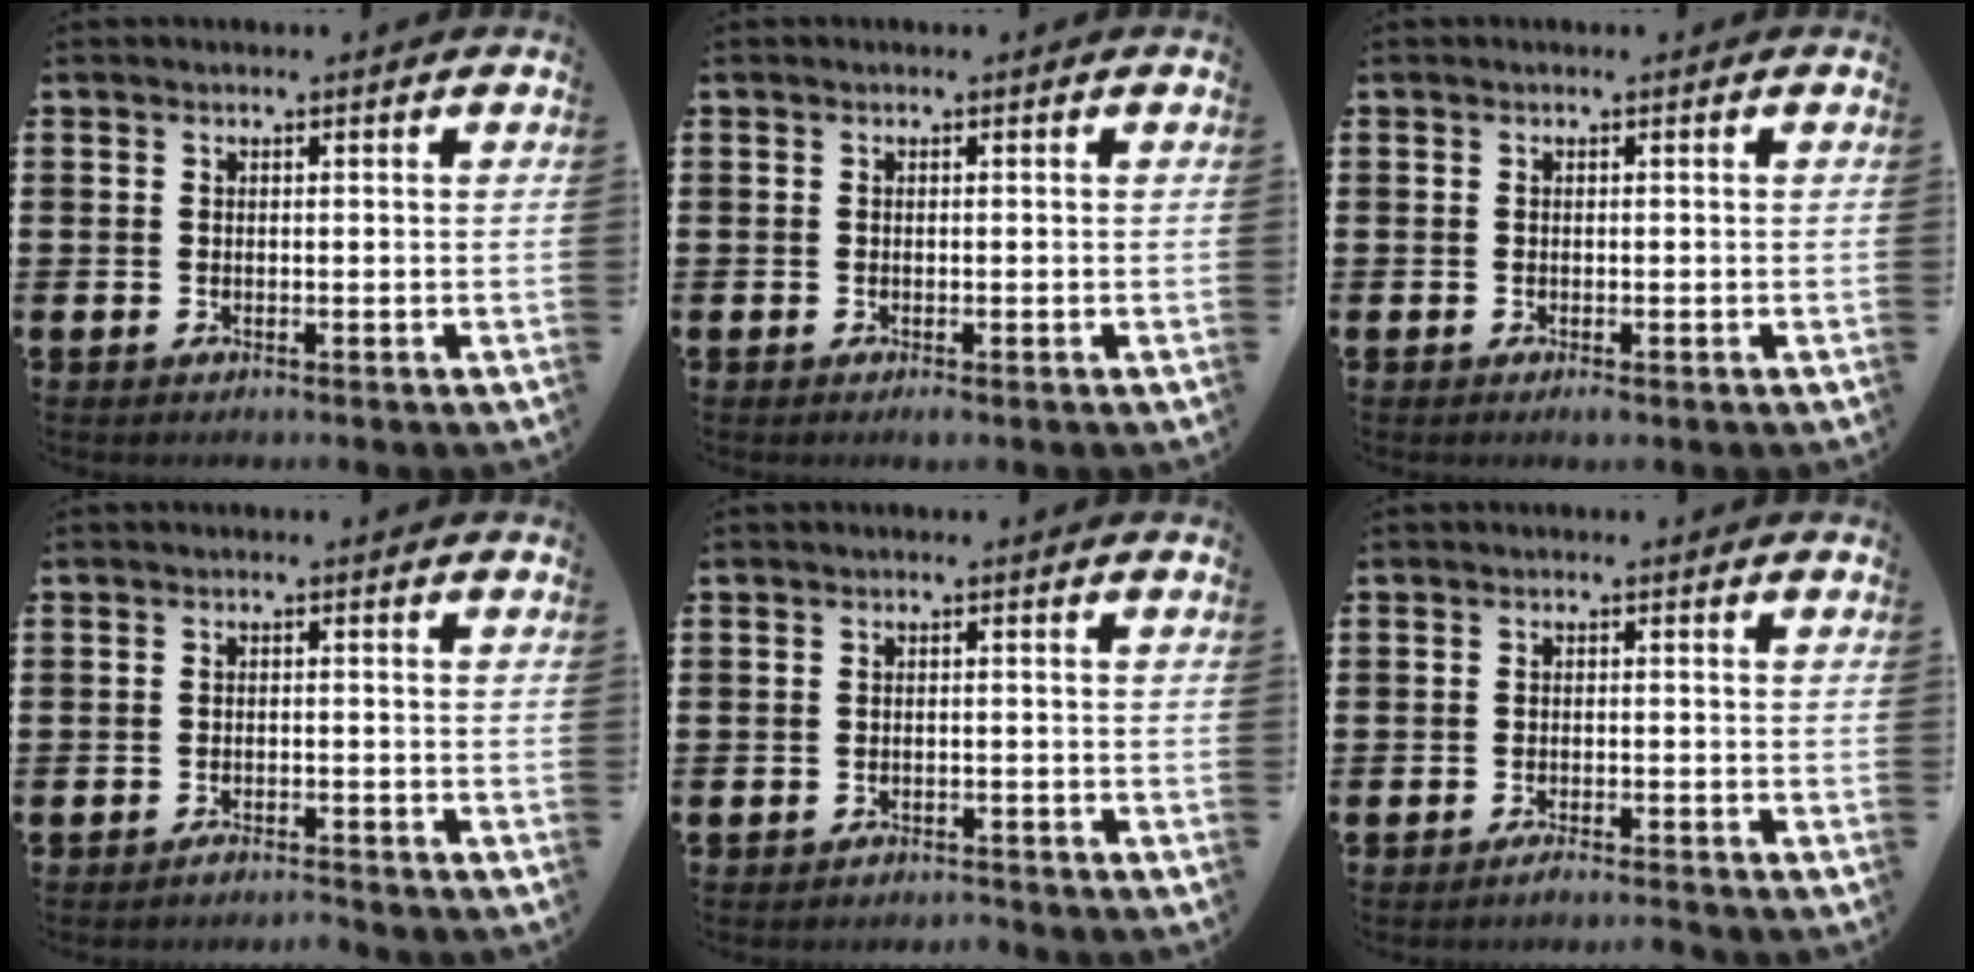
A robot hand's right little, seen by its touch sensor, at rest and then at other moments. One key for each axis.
{"total": 0.5, "fx": -0.3, "fy": 0.1, "fz": 0.4, "tx": -0.010, "ty": -0.002, "tz": -0.004}
{"total": 0.7, "fx": -0.3, "fy": 0.2, "fz": 0.6, "tx": -0.011, "ty": -0.001, "tz": -0.005}
{"total": 1.6, "fx": -1.6, "fy": 0.0, "fz": 0.1, "tx": -0.006, "ty": 0.002, "tz": -0.033}
{"total": 1.3, "fx": -1.3, "fy": 0.1, "fz": -0.1, "tx": -0.003, "ty": 0.002, "tz": -0.028}
{"total": 1.6, "fx": -1.5, "fy": 0.0, "fz": 0.6, "tx": -0.010, "ty": 0.000, "tz": -0.028}